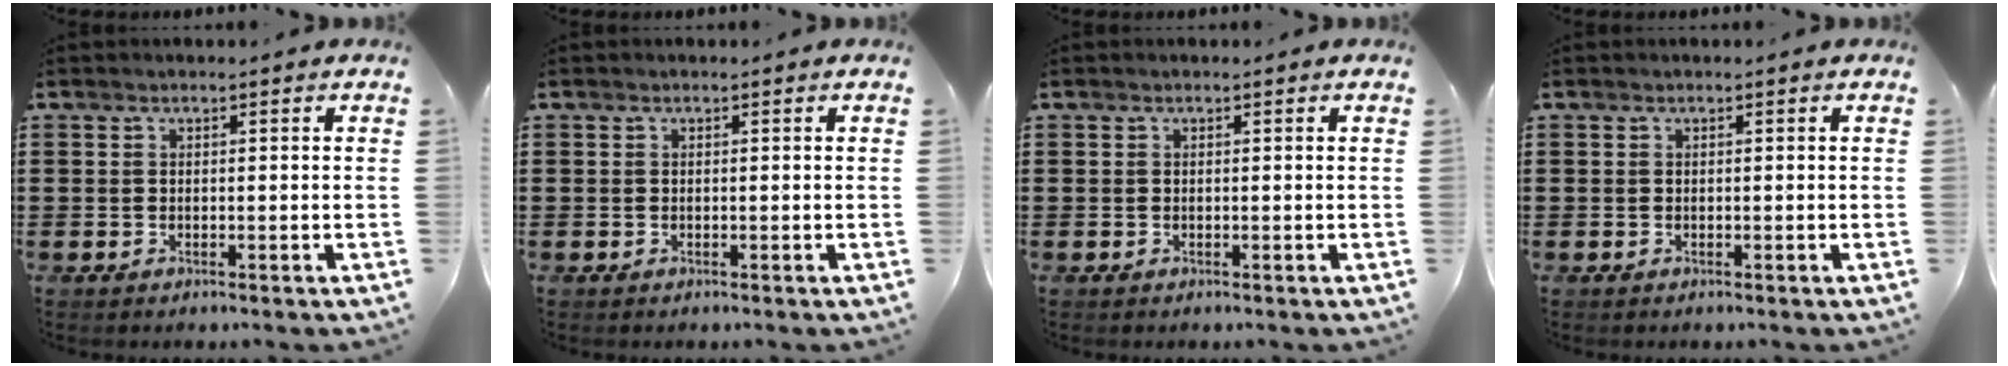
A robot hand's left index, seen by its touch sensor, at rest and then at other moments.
{"total": 0.0}
{"total": 0.0}
{"total": 0.0}